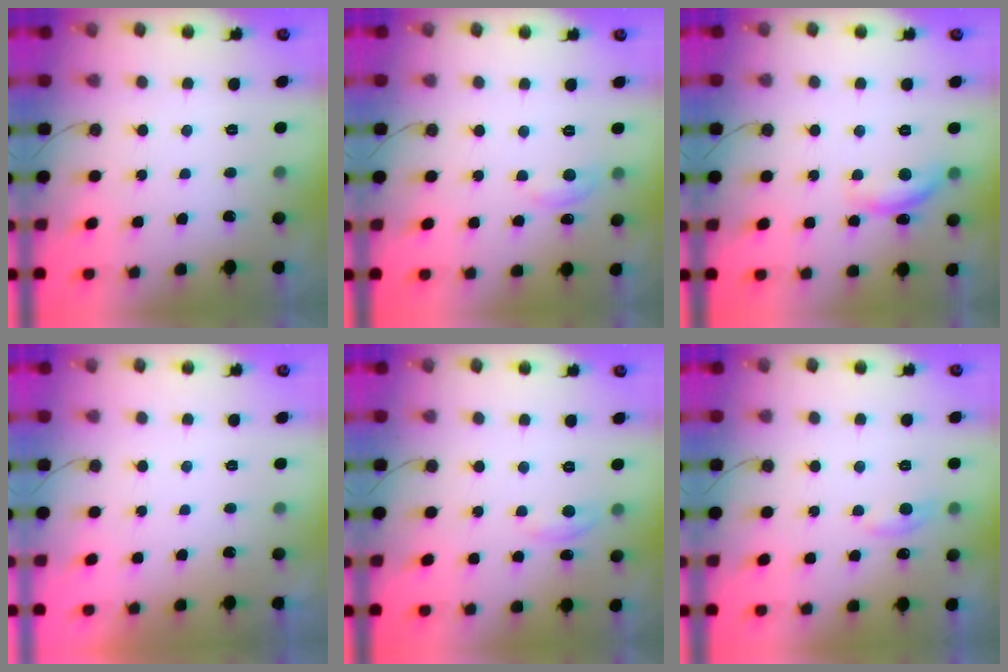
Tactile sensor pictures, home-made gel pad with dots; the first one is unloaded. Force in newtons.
{"total": 5.6, "press": 5.6, "slide": 0.7}
{"total": 11.1, "press": 11.1, "slide": 0.8}
{"total": 0.0}
{"total": 3.3, "press": 3.3, "slide": 0.5}
{"total": 5.6, "press": 5.5, "slide": 0.7}